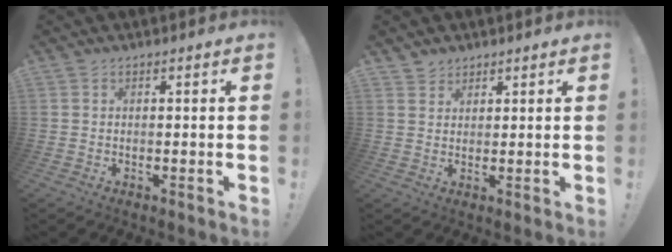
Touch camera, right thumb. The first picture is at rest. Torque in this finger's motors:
{"motor_torque": [0.06, -0.30, 0.14, 0.14, -0.06]}